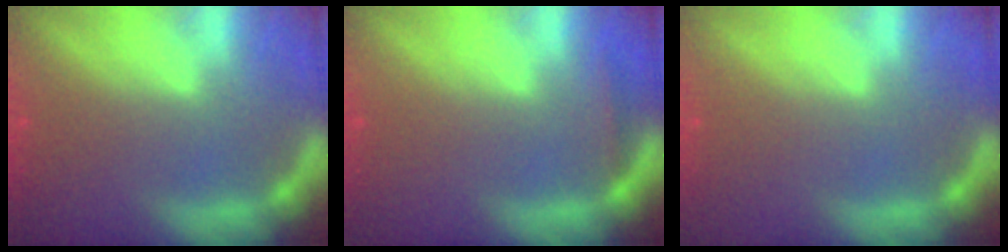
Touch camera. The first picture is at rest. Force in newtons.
{"total": 0.9}
{"total": 0.0}